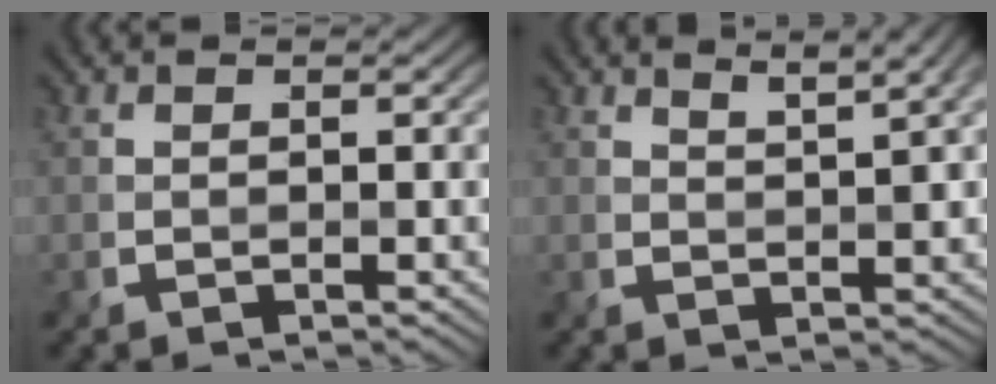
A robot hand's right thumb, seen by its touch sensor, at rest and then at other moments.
{"total": 4.2, "force": [2.8, 0.7, 3.0], "torque": [-0.052, 0.008, 0.047]}